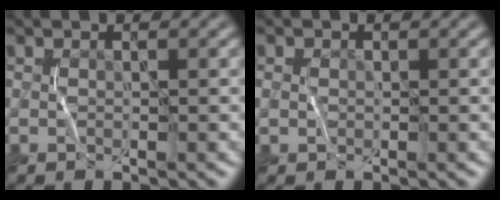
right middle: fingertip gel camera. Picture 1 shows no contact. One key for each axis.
{"total": 0.7, "fx": 0.1, "fy": 0.6, "fz": 0.1, "tx": -0.003, "ty": 0.000, "tz": 0.002}